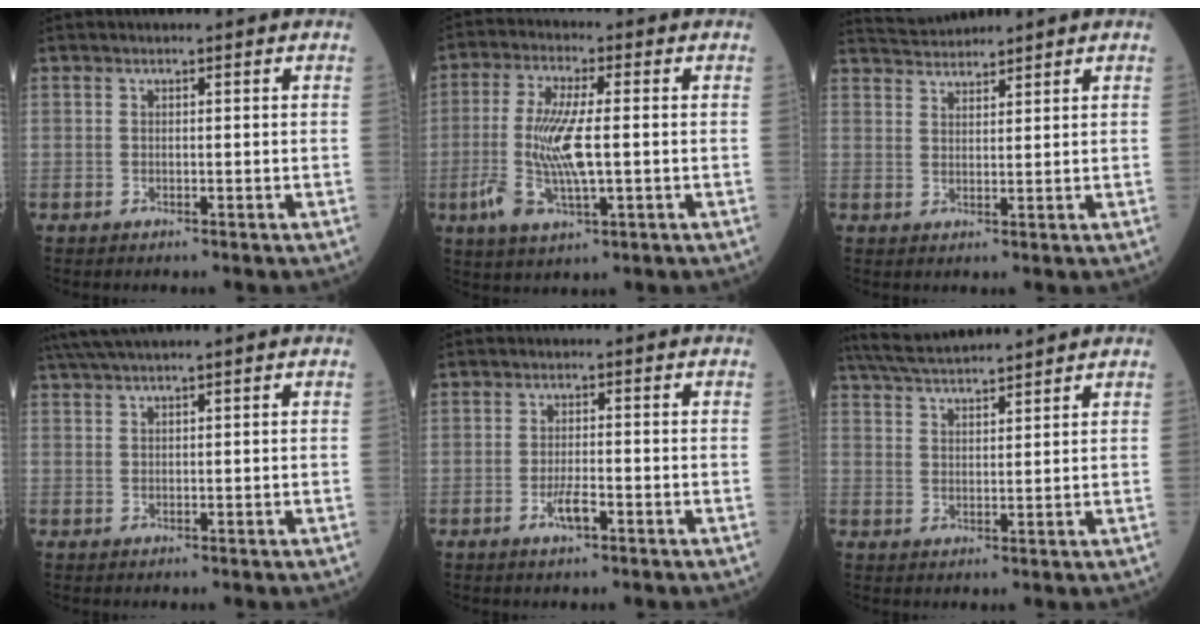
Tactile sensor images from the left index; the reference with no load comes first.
{"total": 10.0, "force": [-1.3, 2.3, 9.6], "torque": [-0.209, -0.008, -0.021]}
{"total": 3.9, "force": [3.9, -0.3, 0.0], "torque": [-0.013, 0.019, 0.078]}
{"total": 4.5, "force": [3.7, -0.9, 2.2], "torque": [-0.044, 0.025, 0.076]}
{"total": 2.5, "force": [-1.4, 0.4, 2.1], "torque": [-0.042, -0.002, -0.025]}
{"total": 9.6, "force": [9.0, 0.1, 3.4], "torque": [-0.071, 0.032, 0.152]}